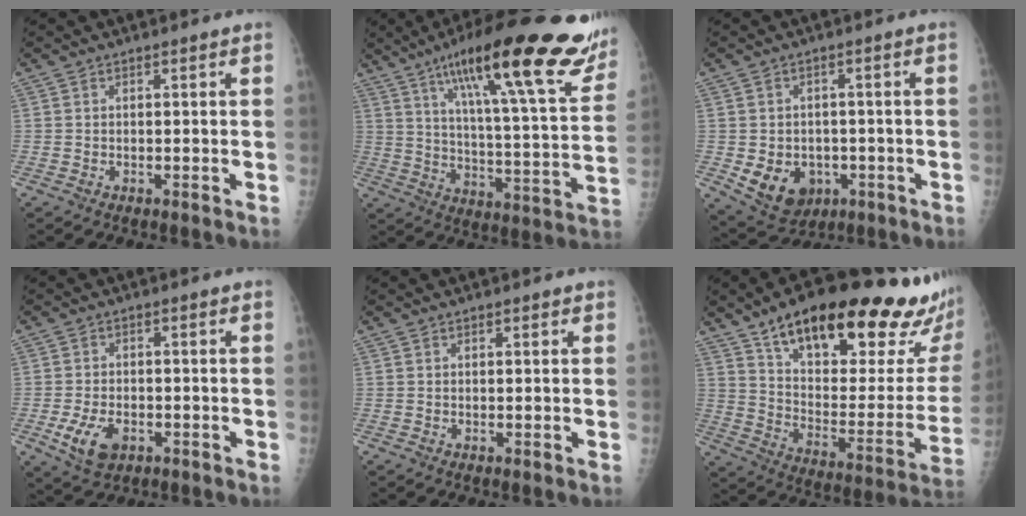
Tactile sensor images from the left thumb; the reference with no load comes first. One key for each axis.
{"total": 28.7, "fx": 18.1, "fy": 5.4, "fz": 21.5, "tx": -0.299, "ty": -0.047, "tz": 0.266}
{"total": 9.4, "fx": -2.5, "fy": 7.6, "fz": 4.8, "tx": -0.056, "ty": 0.008, "tz": -0.019}
{"total": 6.5, "fx": -2.5, "fy": 4.1, "fz": 4.4, "tx": -0.081, "ty": 0.000, "tz": -0.038}
{"total": 0.8, "fx": 0.5, "fy": 0.5, "fz": 0.2, "tx": 0.005, "ty": -0.002, "tz": 0.003}
{"total": 33.9, "fx": 22.5, "fy": 10.7, "fz": 22.9, "tx": -0.298, "ty": -0.056, "tz": 0.332}